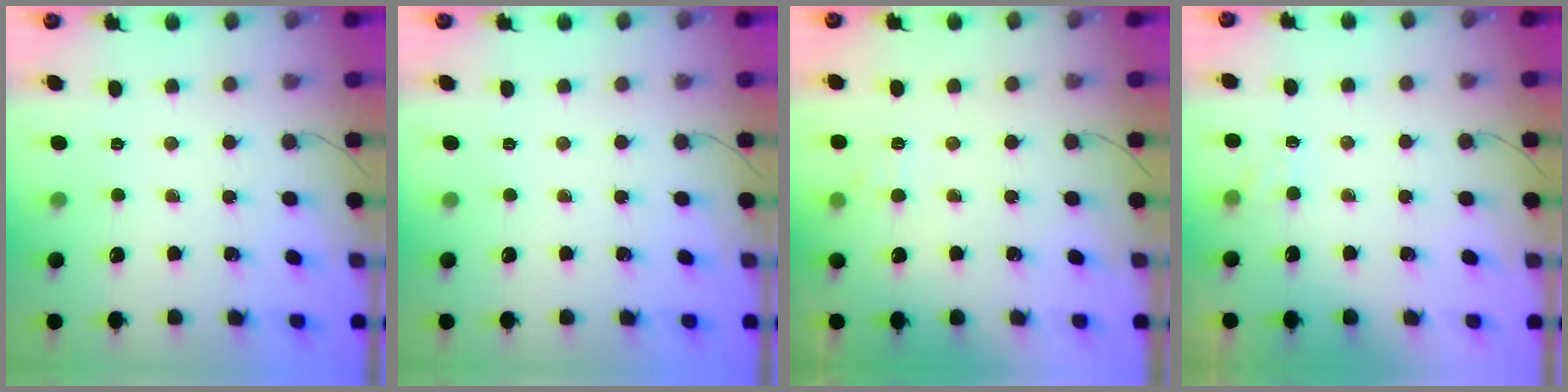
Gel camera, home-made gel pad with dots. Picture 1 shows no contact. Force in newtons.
{"total": 0.0}
{"total": 3.9, "press": 3.4, "slide": 1.9}
{"total": 4.0, "press": 3.8, "slide": 1.2}